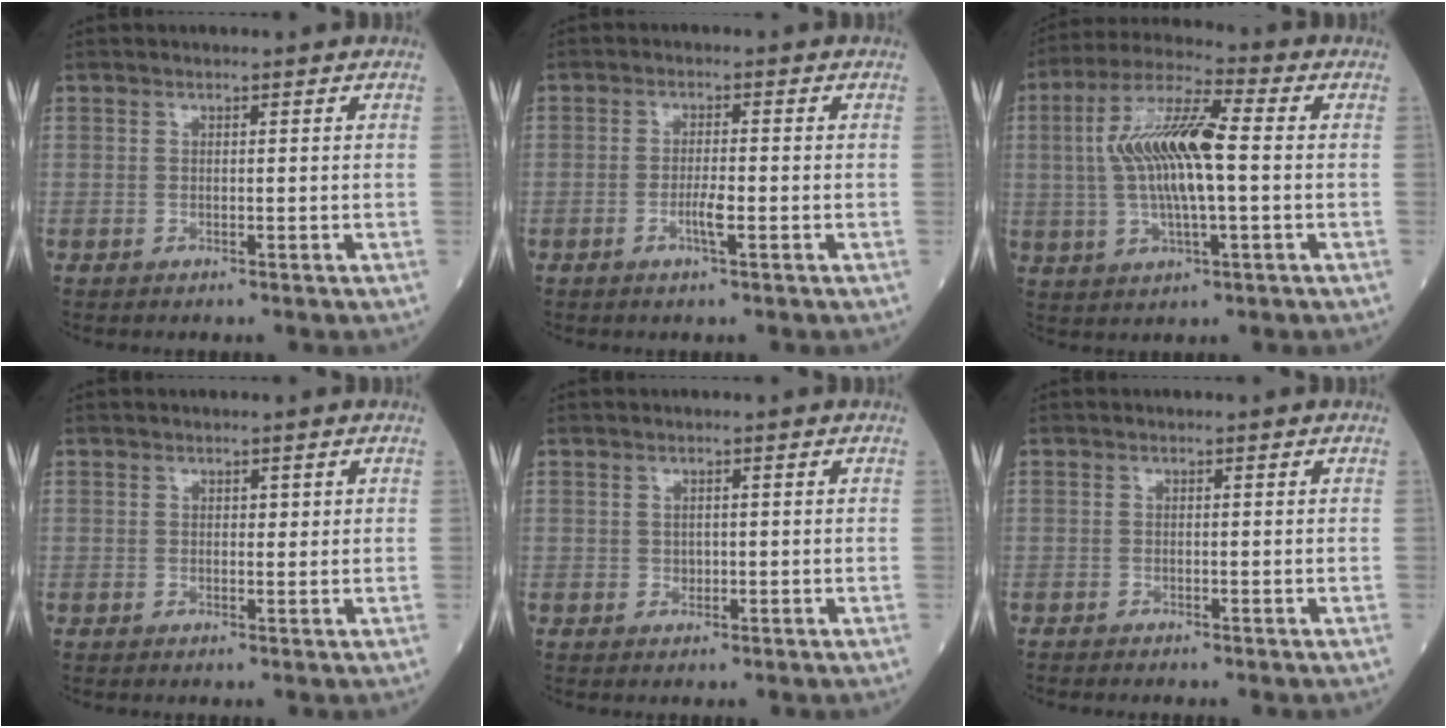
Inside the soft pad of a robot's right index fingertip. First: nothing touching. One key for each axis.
{"total": 2.9, "fx": -1.1, "fy": 0.3, "fz": 2.7, "tx": -0.054, "ty": -0.001, "tz": -0.021}
{"total": 12.9, "fx": 0.6, "fy": 2.6, "fz": 12.6, "tx": -0.254, "ty": 0.017, "tz": 0.008}
{"total": 1.0, "fx": 0.4, "fy": 0.6, "fz": 0.7, "tx": -0.003, "ty": 0.000, "tz": 0.004}
{"total": 0.9, "fx": 0.0, "fy": 0.8, "fz": 0.5, "tx": -0.008, "ty": 0.001, "tz": 0.000}
{"total": 1.1, "fx": -1.0, "fy": 0.1, "fz": 0.4, "tx": -0.009, "ty": -0.002, "tz": -0.016}